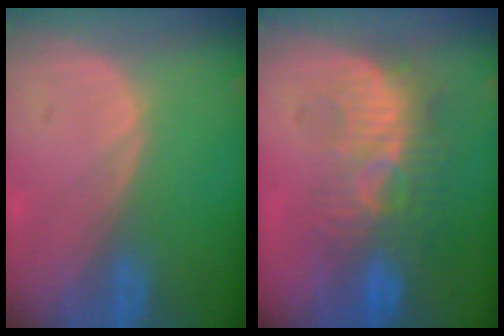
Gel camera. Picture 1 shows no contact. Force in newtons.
{"total": 9.4, "press": 8.7, "slide": 3.7}